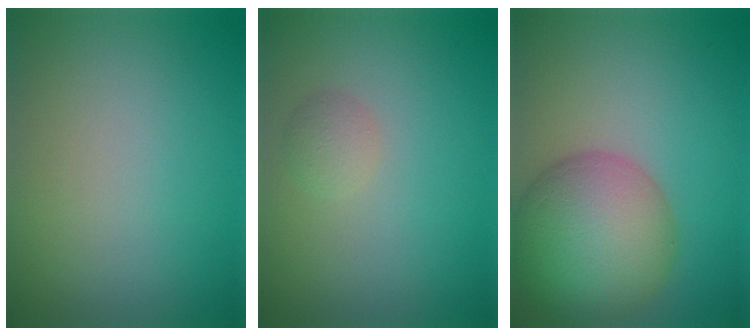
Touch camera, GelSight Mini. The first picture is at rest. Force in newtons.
{"total": 1.4, "press": 1.4, "slide": 0.0}
{"total": 10.0, "press": 10.0, "slide": 0.5}